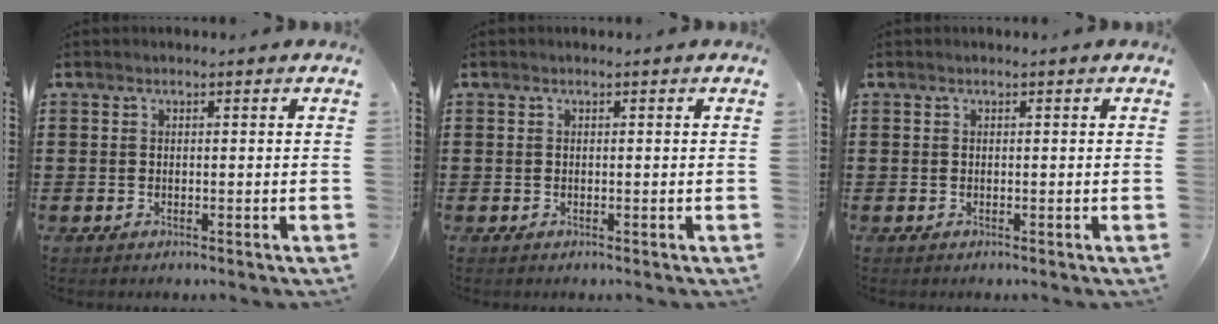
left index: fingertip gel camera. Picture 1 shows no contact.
{"total": 0.0}
{"total": 0.0}